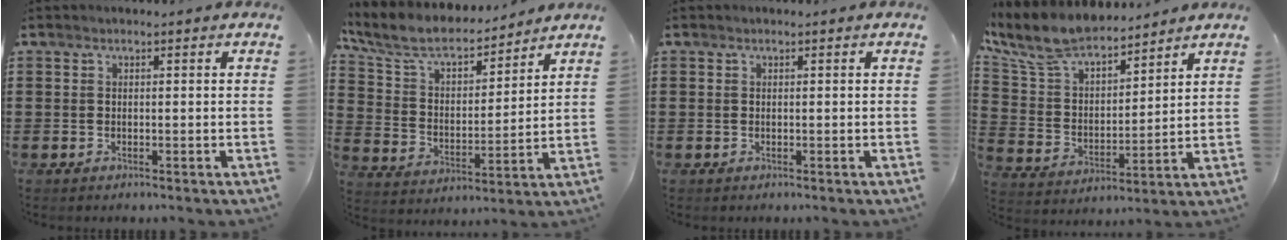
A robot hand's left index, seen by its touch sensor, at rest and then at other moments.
{"total": 7.8, "force": [6.8, 2.2, 3.0], "torque": [-0.091, -0.039, 0.118]}
{"total": 0.0}
{"total": 9.5, "force": [8.6, 2.4, 3.4], "torque": [-0.106, -0.049, 0.154]}